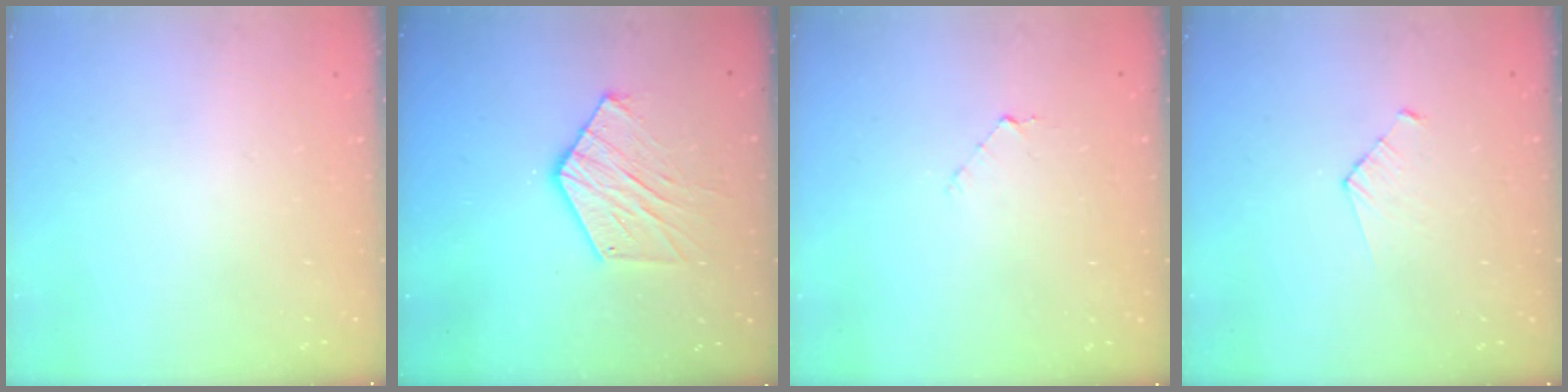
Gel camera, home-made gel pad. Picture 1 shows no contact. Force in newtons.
{"total": 10.5, "press": 10.5, "slide": 0.4}
{"total": 4.0, "press": 4.0, "slide": 0.3}
{"total": 2.8, "press": 2.7, "slide": 0.3}